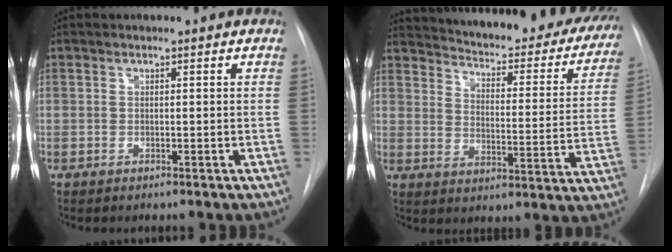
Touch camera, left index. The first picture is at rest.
{"total": 30.9, "force": [27.7, 7.2, 11.7], "torque": [-0.183, -0.083, 0.329]}